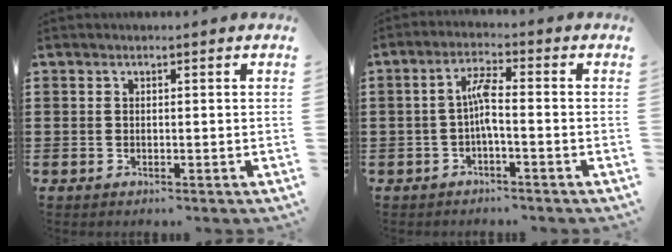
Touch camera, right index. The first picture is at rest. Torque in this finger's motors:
{"motor_torque": [0.95, -0.66, 0.17, 0.14]}